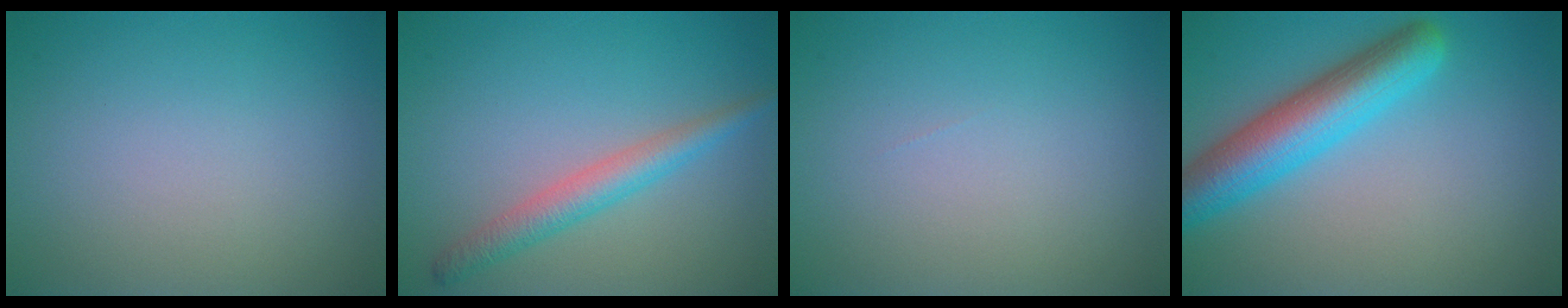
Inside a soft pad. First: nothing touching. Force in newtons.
{"total": 3.0, "press": 3.0, "slide": 0.0}
{"total": 0.0}
{"total": 6.6, "press": 6.5, "slide": 0.2}